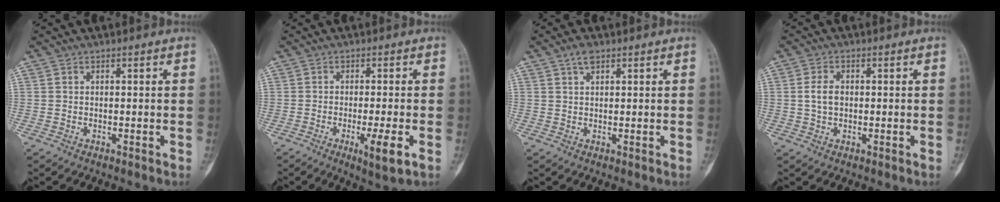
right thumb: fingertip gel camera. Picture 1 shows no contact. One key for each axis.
{"total": 5.6, "fx": -1.9, "fy": 0.6, "fz": 5.2, "tx": -0.091, "ty": -0.010, "tz": -0.030}
{"total": 2.2, "fx": 1.4, "fy": 1.2, "fz": 1.4, "tx": -0.020, "ty": 0.000, "tz": 0.025}
{"total": 3.5, "fx": 0.1, "fy": 2.3, "fz": 2.5, "tx": -0.045, "ty": 0.006, "tz": 0.001}